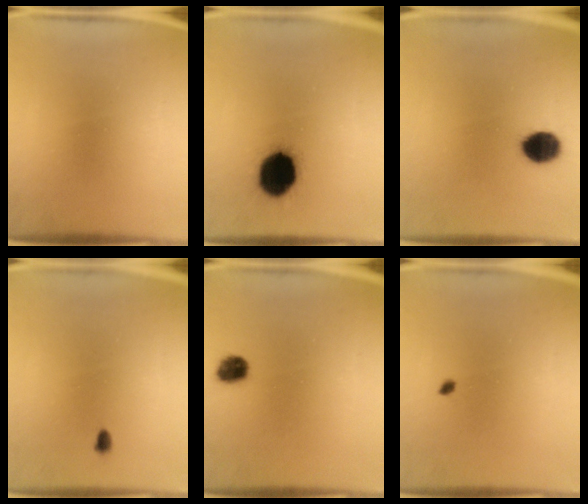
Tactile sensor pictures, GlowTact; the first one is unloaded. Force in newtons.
{"total": 15.3}
{"total": 7.4}
{"total": 1.0}
{"total": 4.2}
{"total": 0.8}